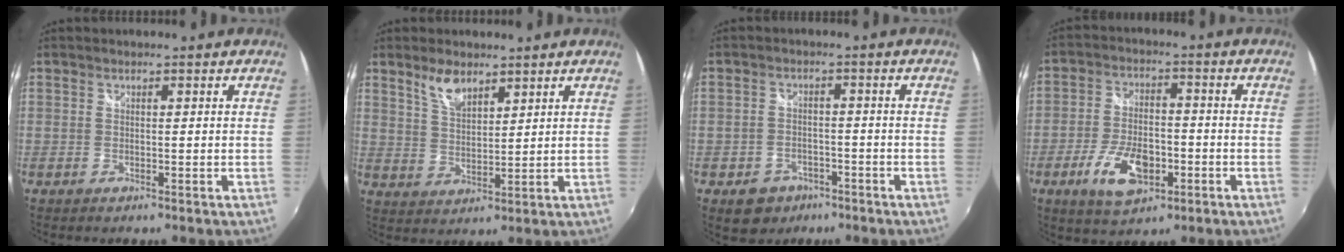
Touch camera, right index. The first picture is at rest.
{"total": 5.7, "force": [4.1, 2.4, 3.2], "torque": [-0.056, 0.002, 0.081]}
{"total": 6.5, "force": [-3.8, 4.9, 1.9], "torque": [-0.059, 0.006, -0.049]}
{"total": 10.8, "force": [-4.5, 5.7, 8.0], "torque": [-0.165, -0.003, -0.074]}